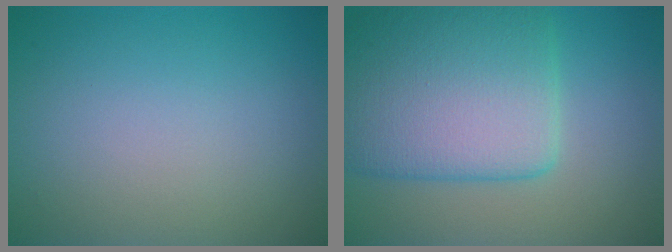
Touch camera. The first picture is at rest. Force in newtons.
{"total": 8.6, "press": 8.6, "slide": 0.3}